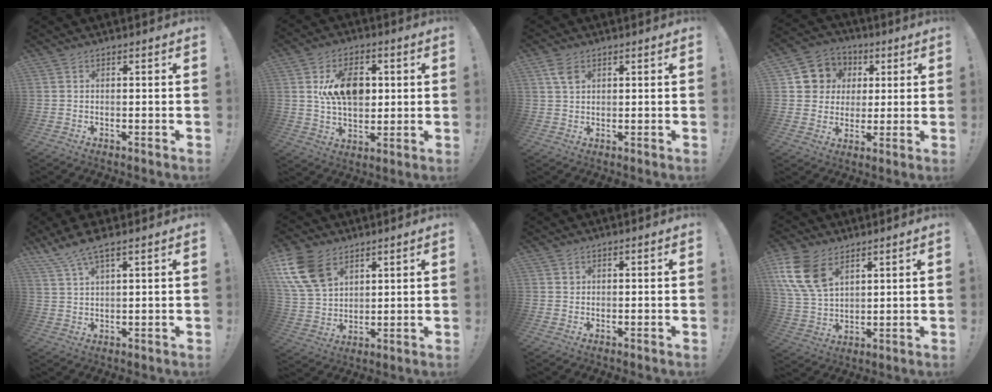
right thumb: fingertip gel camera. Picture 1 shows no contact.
{"total": 13.9, "force": [2.6, 9.7, 9.6], "torque": [-0.143, 0.007, 0.052]}
{"total": 4.1, "force": [2.1, 2.4, 2.6], "torque": [-0.044, -0.004, 0.039]}
{"total": 9.4, "force": [1.9, 8.9, 2.0], "torque": [-0.022, -0.007, 0.044]}
{"total": 6.3, "force": [4.9, 0.7, 3.9], "torque": [-0.090, -0.019, 0.092]}
{"total": 15.3, "force": [8.1, 10.1, 8.1], "torque": [-0.166, -0.031, 0.163]}
{"total": 0.9, "force": [0.4, 0.7, 0.1], "torque": [0.005, -0.001, 0.007]}
{"total": 15.2, "force": [7.5, 9.8, 8.8], "torque": [-0.192, -0.026, 0.149]}